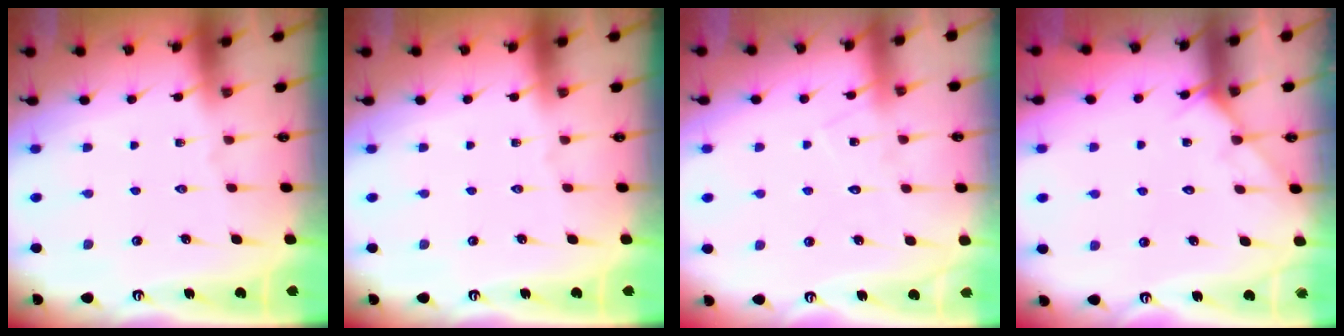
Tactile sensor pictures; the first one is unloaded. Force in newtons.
{"total": 0.0}
{"total": 7.1, "press": 7.1, "slide": 0.5}
{"total": 5.4, "press": 5.4, "slide": 0.3}